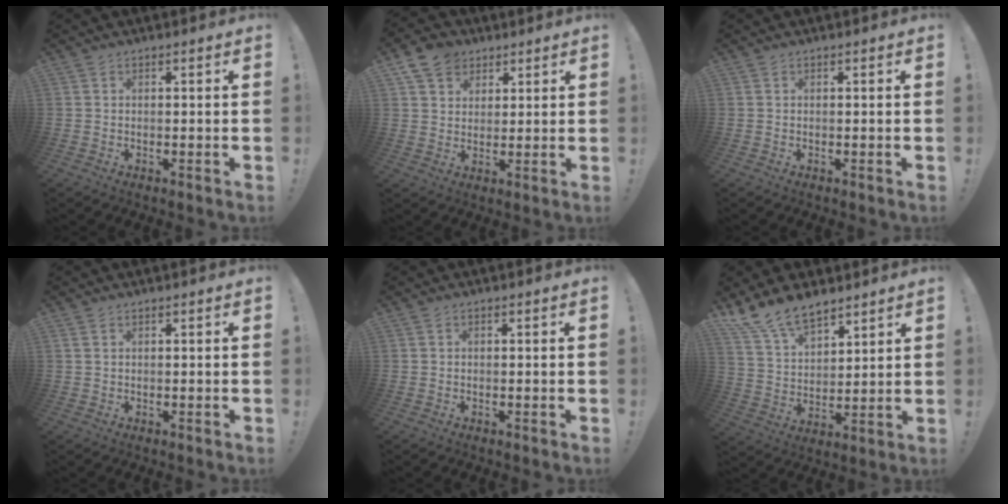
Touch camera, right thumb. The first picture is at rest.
{"total": 8.5, "force": [5.0, 6.3, 2.6], "torque": [-0.046, -0.022, 0.101]}
{"total": 0.0}
{"total": 0.9, "force": [0.6, 0.4, 0.5], "torque": [-0.017, 0.002, 0.013]}
{"total": 0.0}
{"total": 12.9, "force": [10.4, 5.9, 4.9], "torque": [-0.107, -0.063, 0.200]}